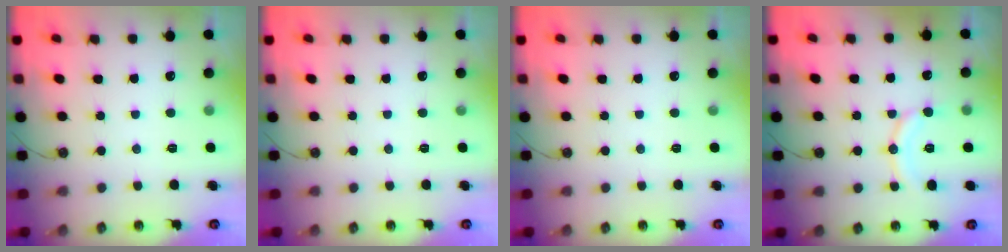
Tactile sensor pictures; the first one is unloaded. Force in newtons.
{"total": 0.0}
{"total": 0.0}
{"total": 10.3, "press": 10.3, "slide": 0.6}